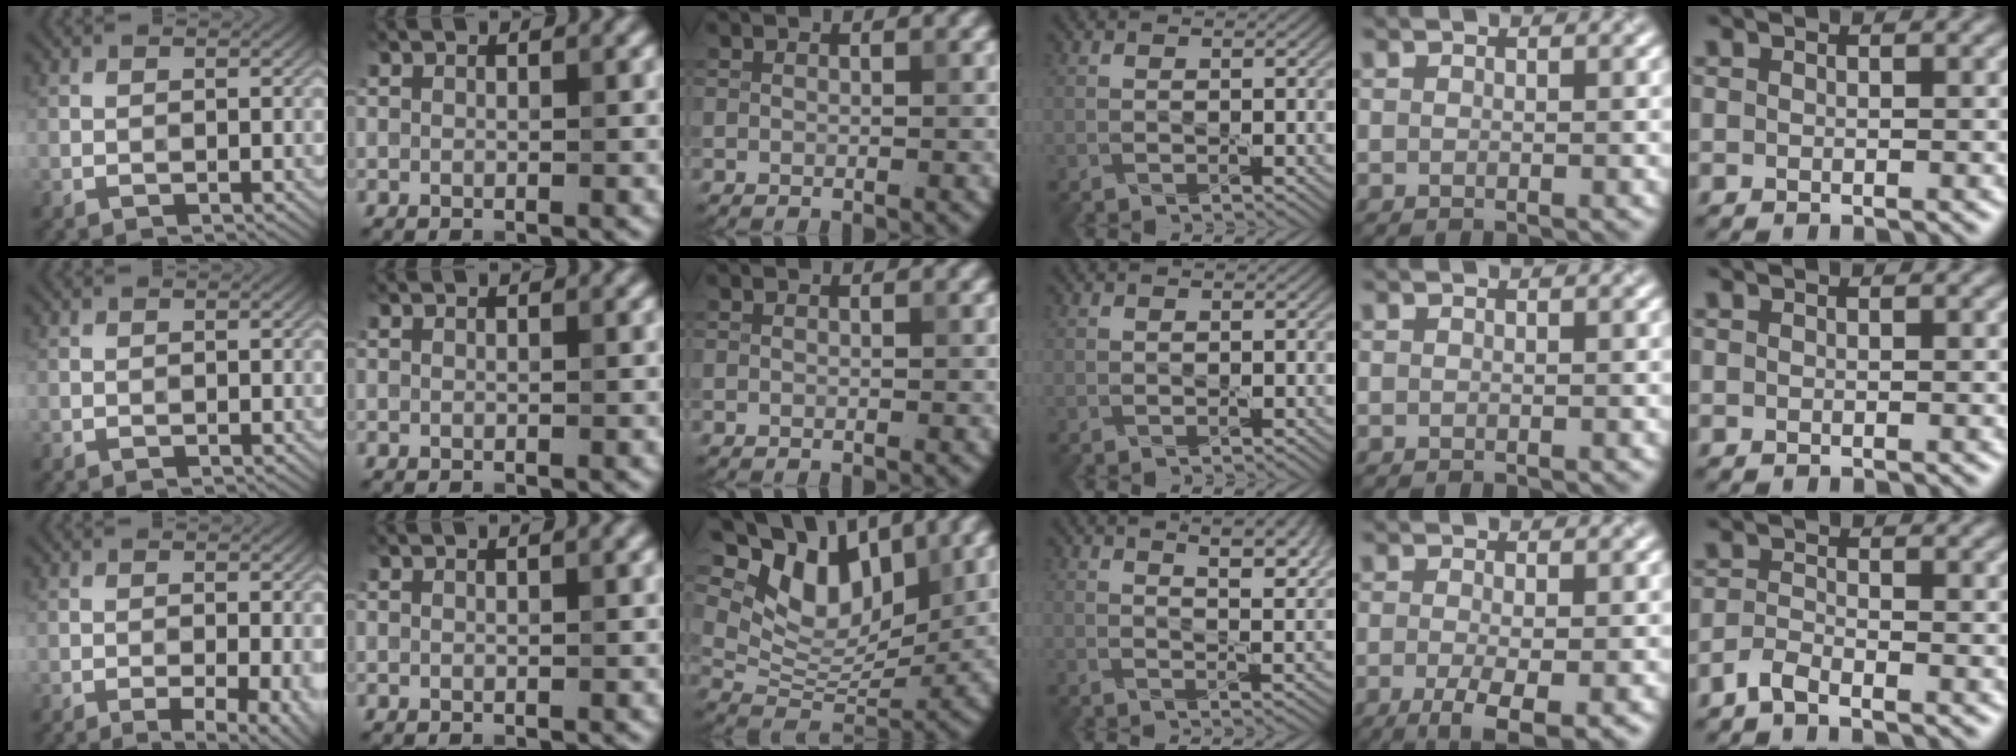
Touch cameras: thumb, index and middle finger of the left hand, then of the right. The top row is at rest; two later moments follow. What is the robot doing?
{"motion": "pour", "object": "sugar"}